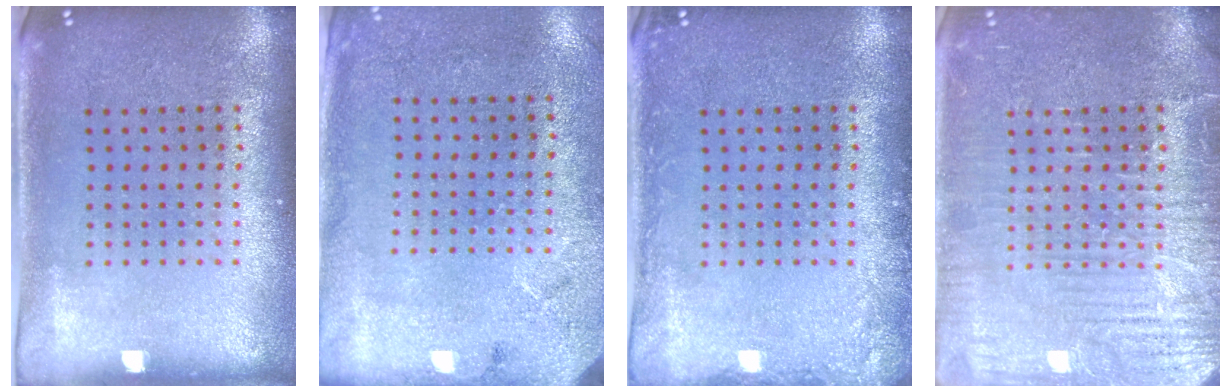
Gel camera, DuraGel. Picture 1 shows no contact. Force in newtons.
{"total": 2.7, "press": 2.2, "slide": 1.7}
{"total": 1.4, "press": 1.4, "slide": 0.2}
{"total": 5.8, "press": 5.7, "slide": 0.8}